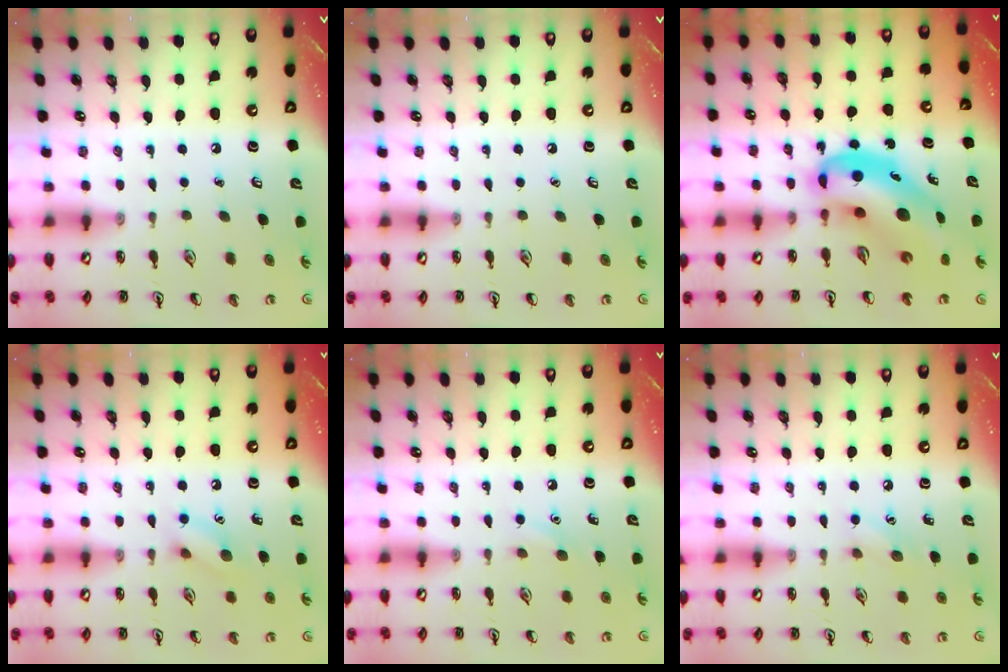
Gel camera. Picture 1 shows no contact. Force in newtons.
{"total": 0.0}
{"total": 12.3, "press": 11.7, "slide": 3.7}
{"total": 7.4, "press": 7.4, "slide": 0.6}
{"total": 5.3, "press": 5.1, "slide": 1.4}
{"total": 6.0, "press": 5.8, "slide": 1.6}